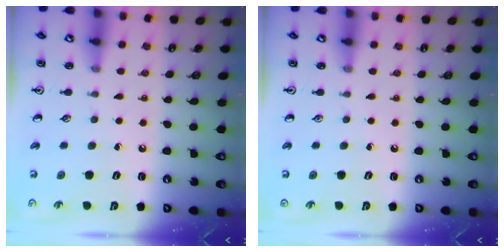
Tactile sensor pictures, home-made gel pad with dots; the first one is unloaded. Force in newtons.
{"total": 0.0}